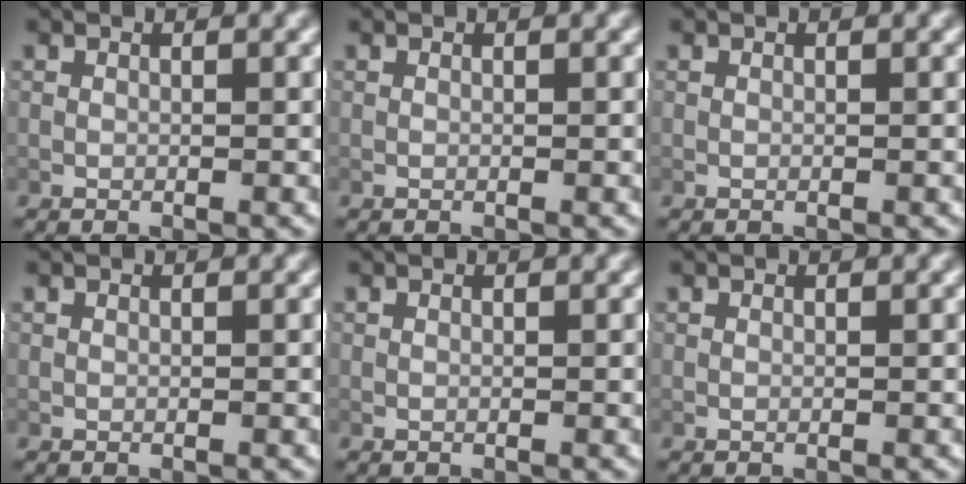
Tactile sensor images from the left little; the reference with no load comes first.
{"total": 0.0}
{"total": 0.0}
{"total": 0.0}
{"total": 0.0}
{"total": 0.0}